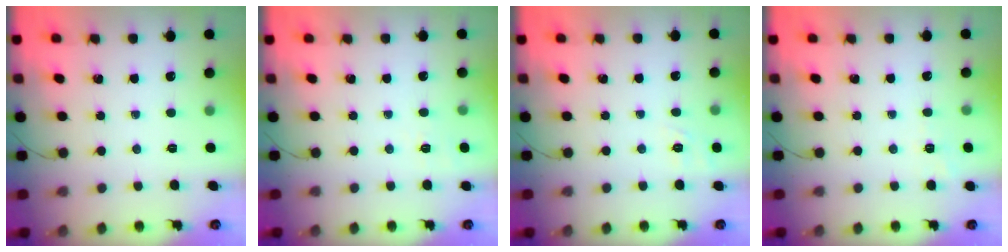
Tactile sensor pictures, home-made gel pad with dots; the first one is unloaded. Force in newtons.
{"total": 3.7, "press": 3.1, "slide": 2.0}
{"total": 2.0, "press": 0.9, "slide": 1.8}
{"total": 2.0, "press": 1.3, "slide": 1.5}